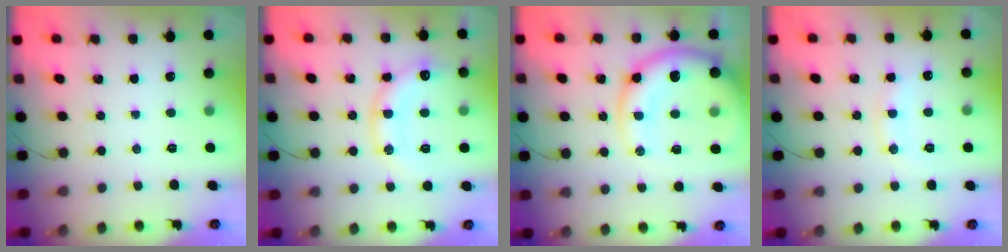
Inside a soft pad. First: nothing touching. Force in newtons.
{"total": 14.4, "press": 14.4, "slide": 1.2}
{"total": 15.9, "press": 15.6, "slide": 3.3}
{"total": 8.9, "press": 8.8, "slide": 1.1}